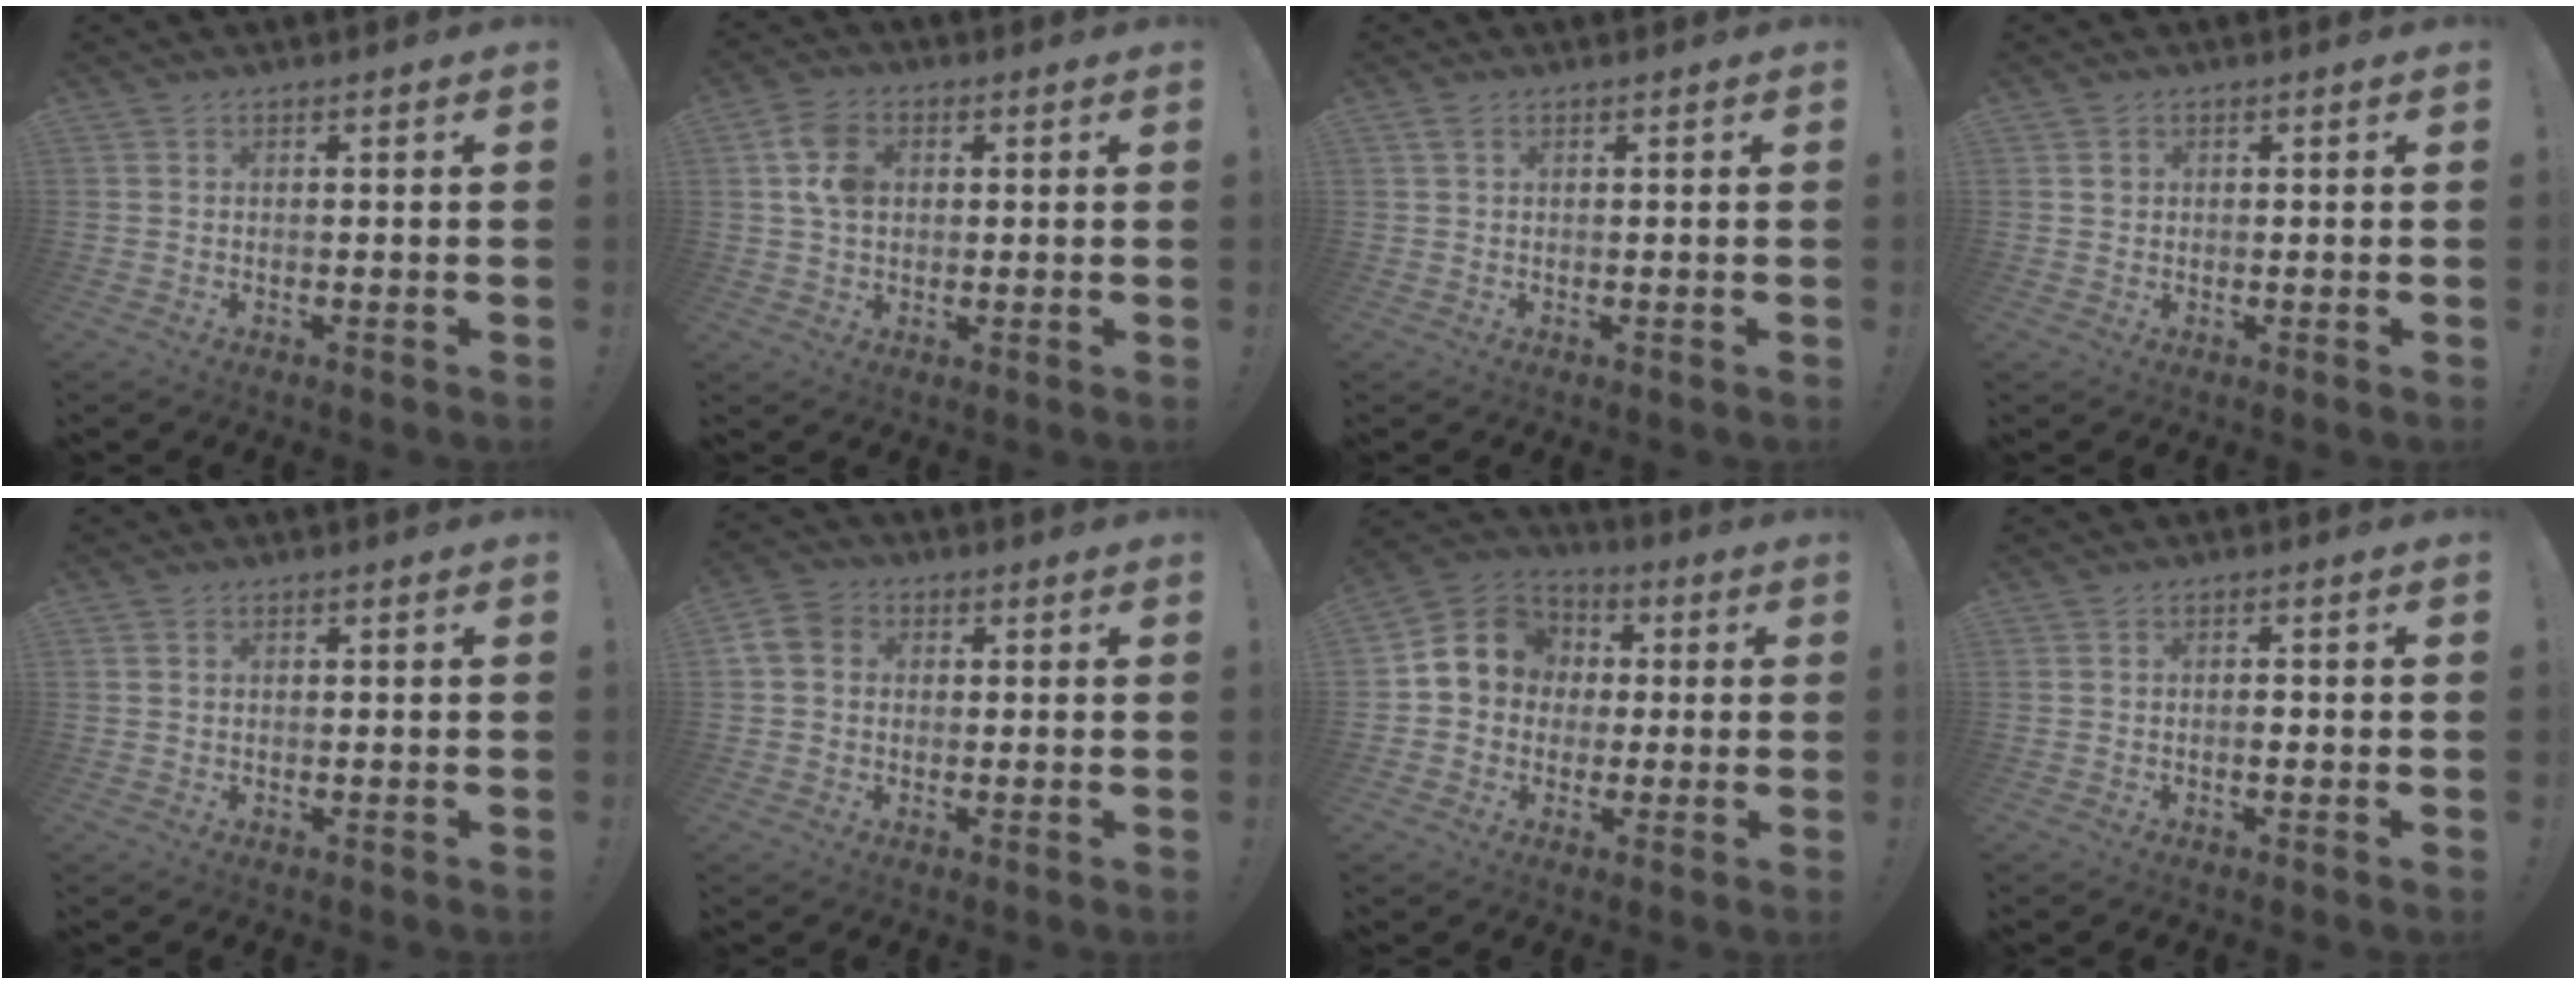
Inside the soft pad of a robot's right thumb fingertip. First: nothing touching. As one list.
[{"total": 8.8, "force": [2.0, 6.5, 5.6], "torque": [-0.108, 0.010, 0.040]}, {"total": 0.7, "force": [0.3, 0.3, 0.5], "torque": [-0.011, 0.001, 0.006]}, {"total": 1.4, "force": [0.5, 1.2, 0.0], "torque": [0.016, -0.003, 0.006]}, {"total": 0.8, "force": [0.3, 0.8, 0.1], "torque": [-0.003, 0.004, 0.006]}, {"total": 6.8, "force": [0.9, 5.8, 3.4], "torque": [-0.066, 0.008, 0.020]}, {"total": 11.6, "force": [1.7, 10.5, 4.6], "torque": [-0.058, 0.007, 0.040]}, {"total": 1.4, "force": [-0.7, 0.7, 1.0], "torque": [-0.015, 0.002, -0.013]}]